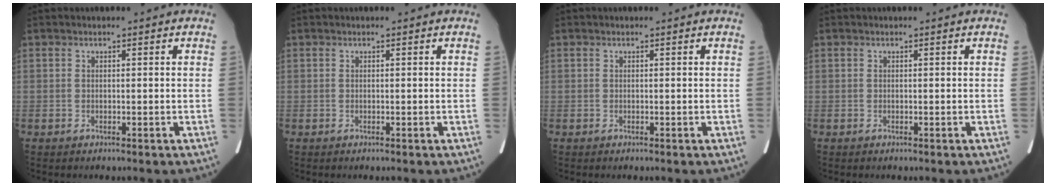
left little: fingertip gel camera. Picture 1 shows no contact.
{"total": 0.0}
{"total": 0.0}
{"total": 0.0}